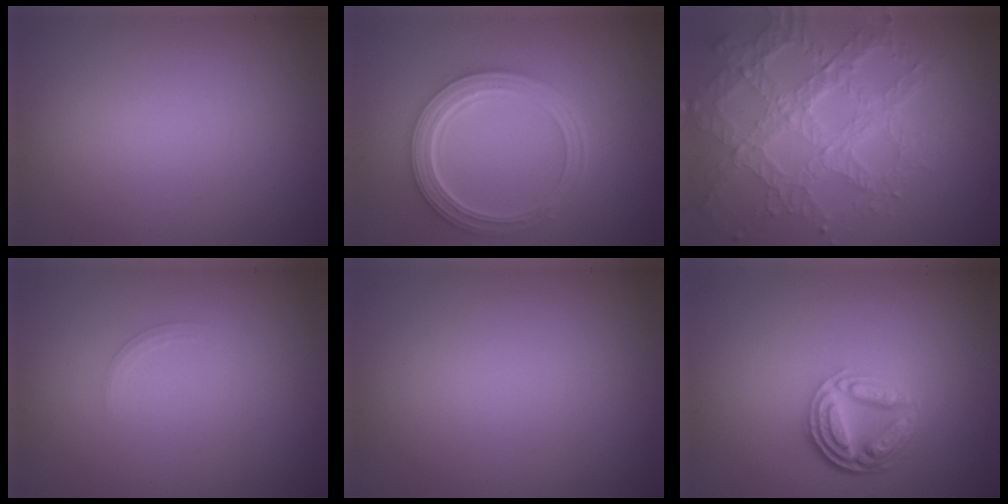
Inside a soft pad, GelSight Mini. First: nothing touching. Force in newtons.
{"total": 5.3, "press": 4.1, "slide": 3.4}
{"total": 7.2, "press": 5.0, "slide": 5.1}
{"total": 0.7, "press": 0.7, "slide": 0.1}
{"total": 0.0}
{"total": 4.6, "press": 3.5, "slide": 3.0}